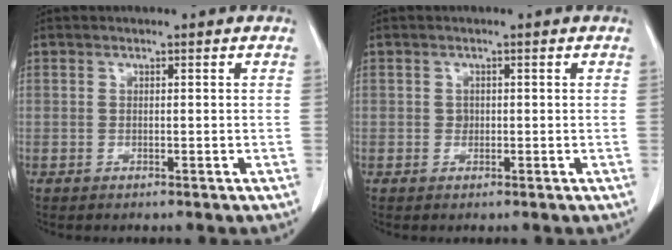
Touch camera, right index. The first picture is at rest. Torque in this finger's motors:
{"motor_torque": [0.04, 0.00, 0.00, 0.01]}